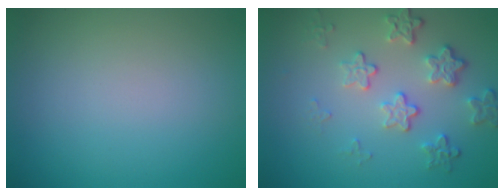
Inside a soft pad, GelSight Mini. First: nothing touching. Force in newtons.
{"total": 4.0, "press": 3.0, "slide": 2.6}